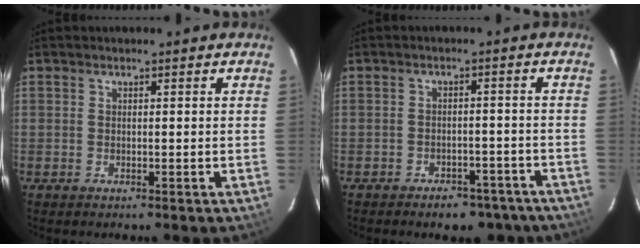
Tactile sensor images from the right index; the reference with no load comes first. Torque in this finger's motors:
{"motor_torque": [0.56, -0.52, 0.08, -0.04]}